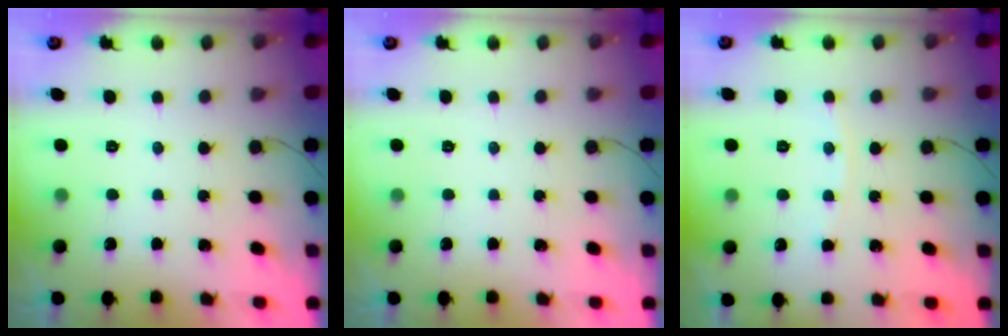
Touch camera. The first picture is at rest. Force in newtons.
{"total": 0.0}
{"total": 3.2, "press": 3.2, "slide": 0.4}